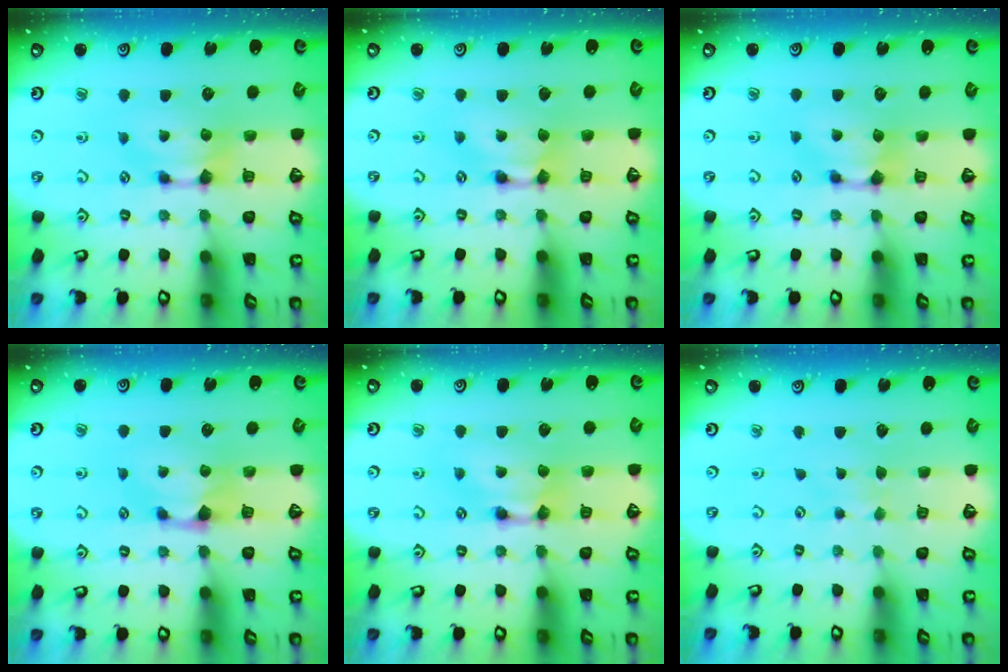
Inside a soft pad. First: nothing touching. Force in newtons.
{"total": 1.7, "press": 1.7, "slide": 0.1}
{"total": 0.6, "press": 0.3, "slide": 0.5}
{"total": 0.9, "press": 0.5, "slide": 0.7}
{"total": 1.8, "press": 1.7, "slide": 0.0}
{"total": 3.5, "press": 3.5, "slide": 0.4}